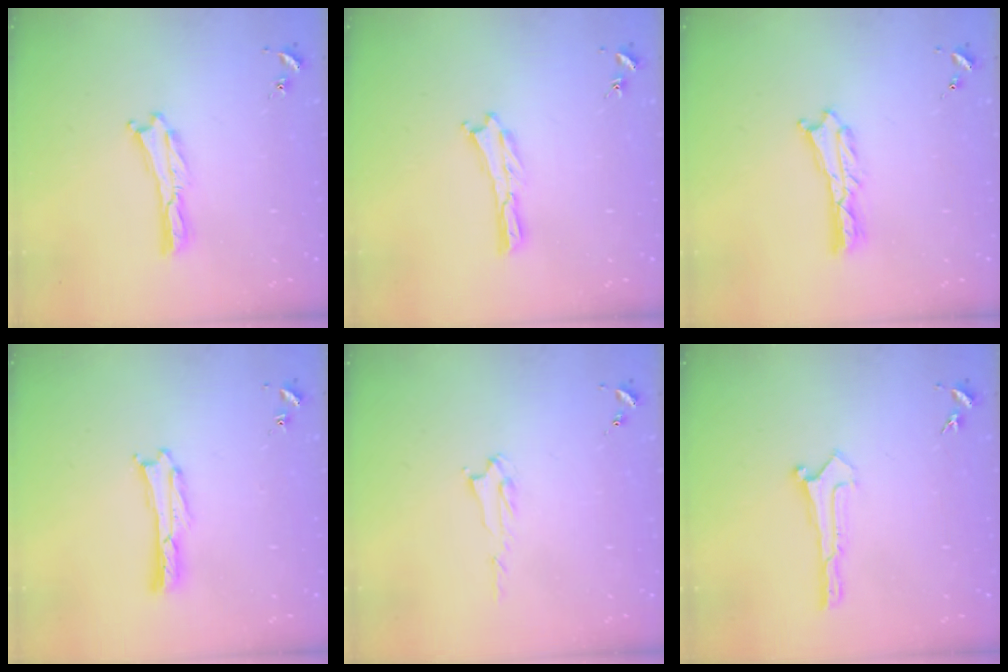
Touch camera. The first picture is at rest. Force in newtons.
{"total": 0.0}
{"total": 1.1, "press": 1.1, "slide": 0.2}
{"total": 0.0}
{"total": 2.2, "press": 2.2, "slide": 0.4}
{"total": 0.0}